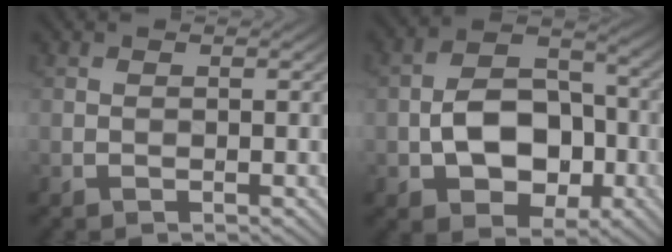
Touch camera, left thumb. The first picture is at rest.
{"total": 9.7, "force": [-2.3, 6.5, 6.8], "torque": [-0.119, 0.004, -0.045]}